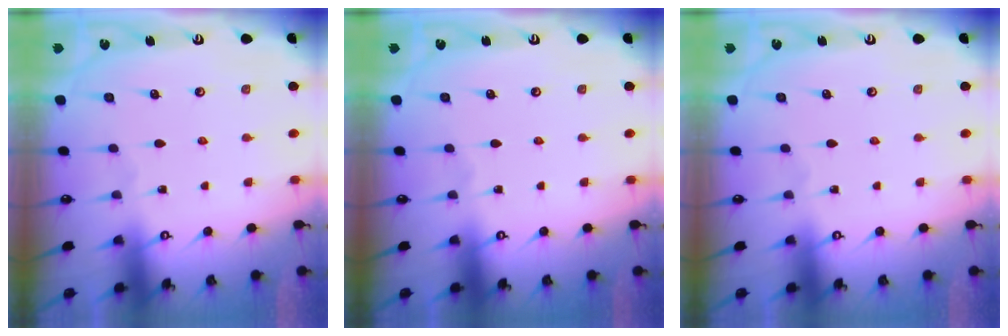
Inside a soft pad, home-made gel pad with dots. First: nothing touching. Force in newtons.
{"total": 0.0}
{"total": 0.0}